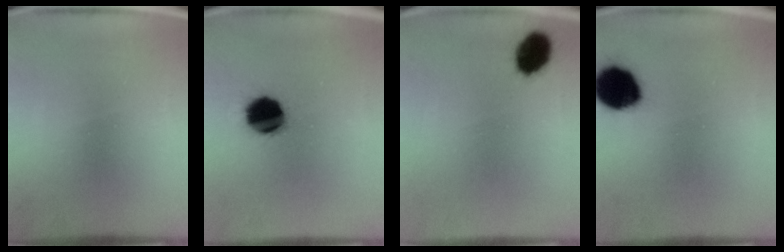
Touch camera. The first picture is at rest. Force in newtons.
{"total": 12.6}
{"total": 8.0}
{"total": 11.9}